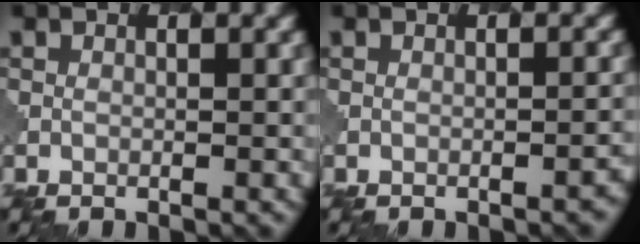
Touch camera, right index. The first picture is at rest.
{"total": 1.8, "force": [-1.2, 0.5, 1.2], "torque": [-0.004, 0.005, -0.016]}